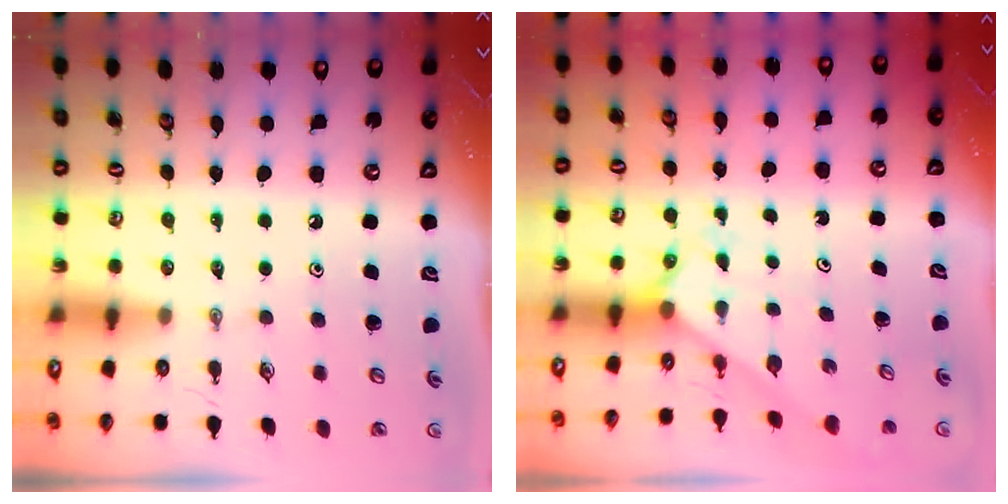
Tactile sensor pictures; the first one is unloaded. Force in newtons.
{"total": 2.1, "press": 2.1, "slide": 0.2}